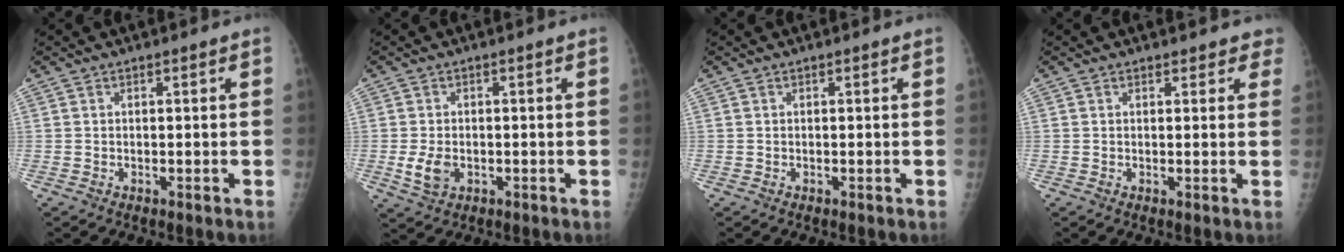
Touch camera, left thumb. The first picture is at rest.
{"total": 4.2, "force": [-1.0, 2.9, 2.9], "torque": [-0.057, -0.004, -0.013]}
{"total": 0.0}
{"total": 3.0, "force": [2.6, 1.4, 0.4], "torque": [0.031, -0.008, 0.014]}